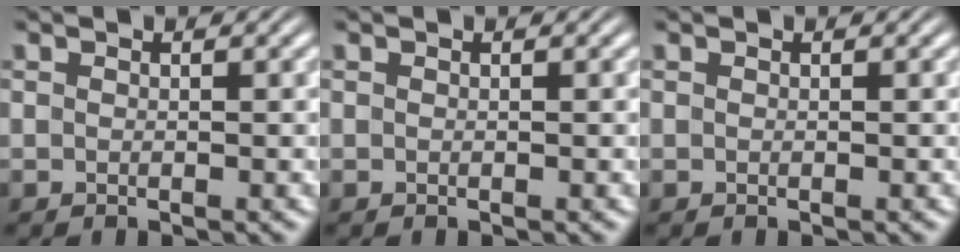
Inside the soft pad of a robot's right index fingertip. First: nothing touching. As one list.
[{"total": 0.0}, {"total": 0.0}]